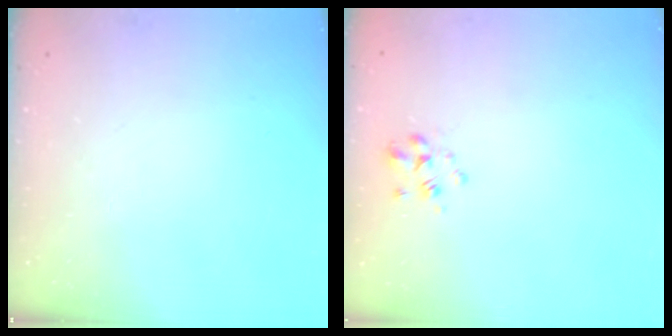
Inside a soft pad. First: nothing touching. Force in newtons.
{"total": 2.2, "press": 2.1, "slide": 0.6}